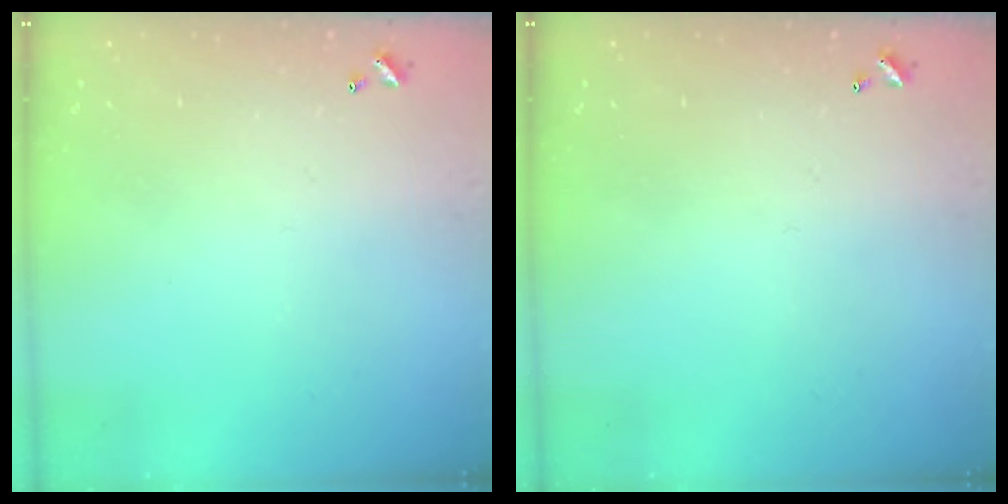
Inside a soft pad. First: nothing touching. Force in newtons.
{"total": 0.0}